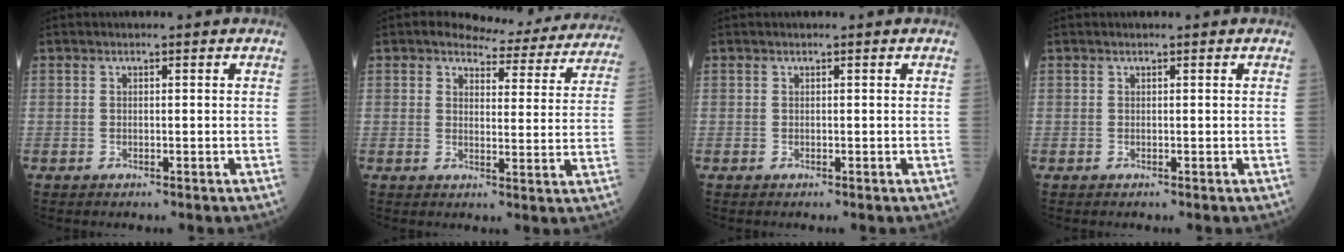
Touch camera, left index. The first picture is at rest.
{"total": 12.8, "force": [11.8, 4.1, 2.8], "torque": [-0.013, -0.018, 0.118]}
{"total": 0.0}
{"total": 0.0}